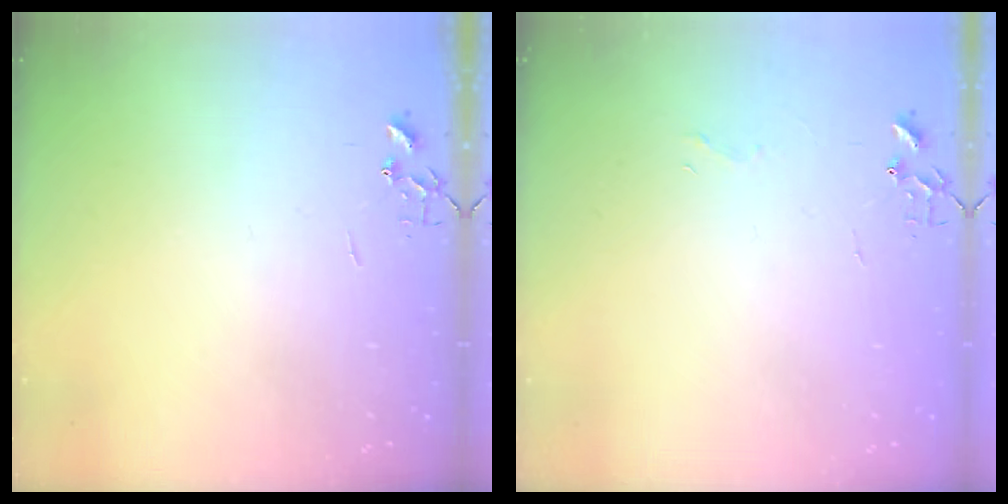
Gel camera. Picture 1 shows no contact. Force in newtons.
{"total": 3.4, "press": 3.4, "slide": 0.3}